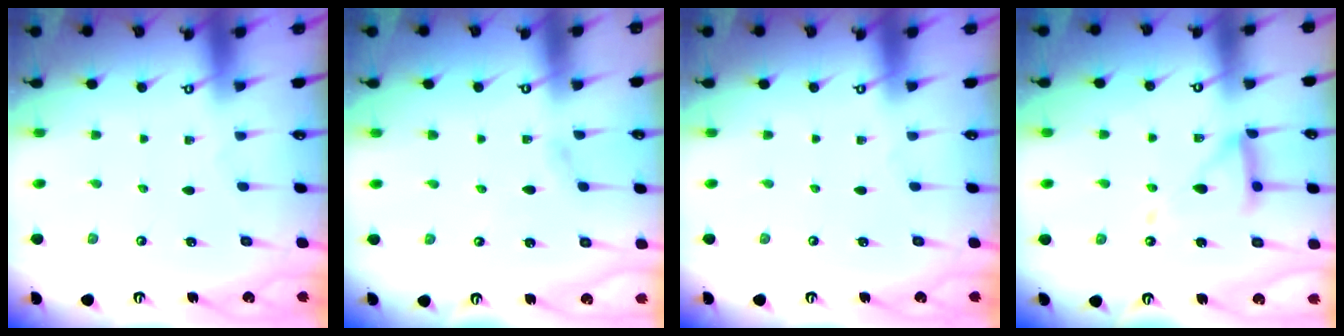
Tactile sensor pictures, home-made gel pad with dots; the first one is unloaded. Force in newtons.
{"total": 2.4, "press": 2.4, "slide": 0.3}
{"total": 0.0}
{"total": 13.3, "press": 13.3, "slide": 1.3}